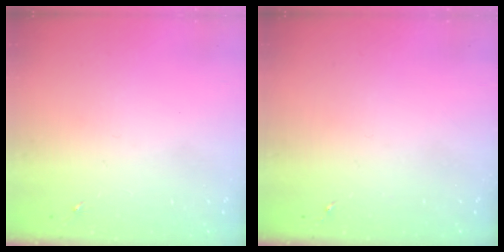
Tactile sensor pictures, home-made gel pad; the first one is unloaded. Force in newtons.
{"total": 0.0}